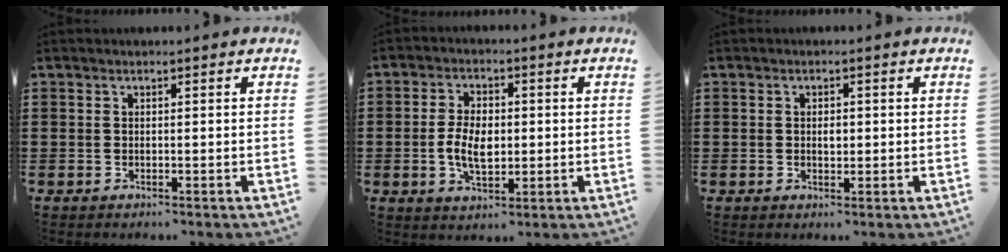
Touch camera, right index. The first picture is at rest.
{"total": 5.7, "force": [-0.5, 3.2, 4.7], "torque": [-0.093, 0.002, -0.014]}
{"total": 1.4, "force": [0.1, 0.8, 1.1], "torque": [-0.022, 0.005, 0.001]}